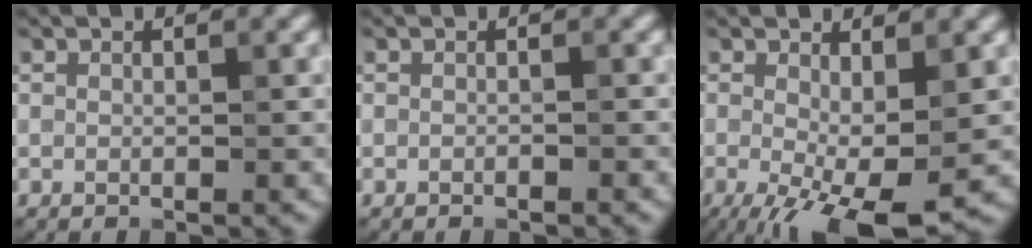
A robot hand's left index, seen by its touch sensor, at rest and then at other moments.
{"total": 0.5, "force": [-0.4, 0.1, 0.3], "torque": [-0.003, 0.000, -0.005]}
{"total": 7.8, "force": [-2.0, 2.7, 7.1], "torque": [-0.126, -0.017, -0.024]}